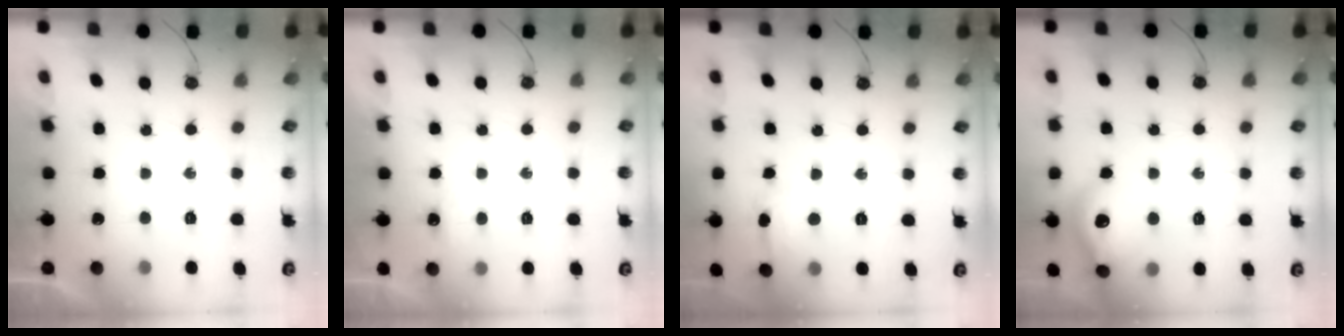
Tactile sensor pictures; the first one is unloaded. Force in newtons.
{"total": 2.9, "press": 2.8, "slide": 0.5}
{"total": 5.8, "press": 5.6, "slide": 1.8}
{"total": 14.5, "press": 14.4, "slide": 1.1}